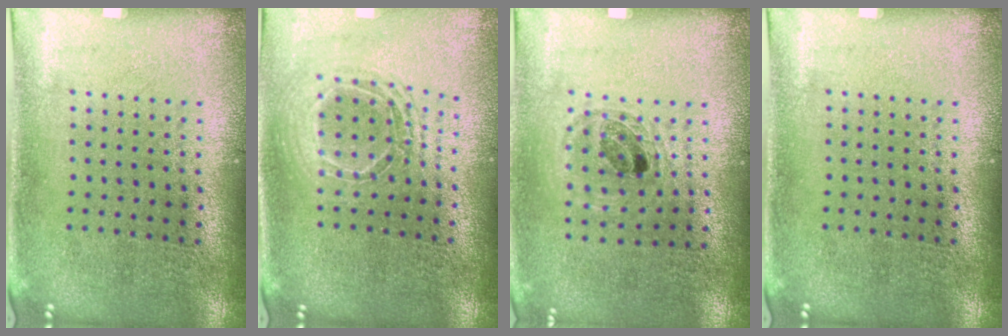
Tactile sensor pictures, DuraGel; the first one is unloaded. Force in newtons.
{"total": 1.6, "press": 1.4, "slide": 0.8}
{"total": 1.0, "press": 0.9, "slide": 0.3}
{"total": 0.0}